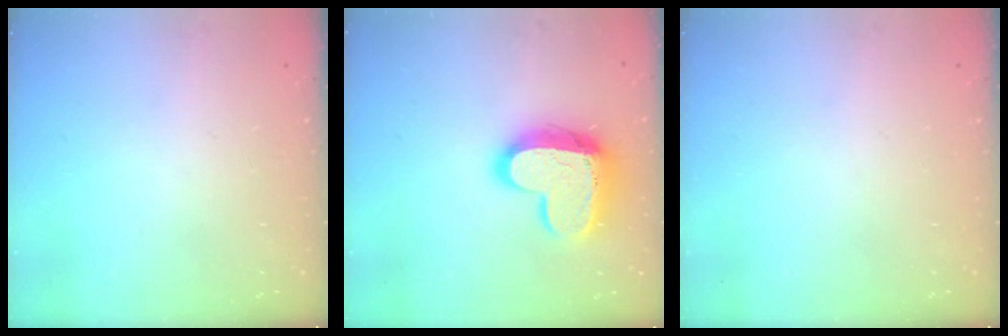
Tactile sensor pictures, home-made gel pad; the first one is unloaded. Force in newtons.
{"total": 16.3, "press": 16.3, "slide": 1.0}
{"total": 0.0}